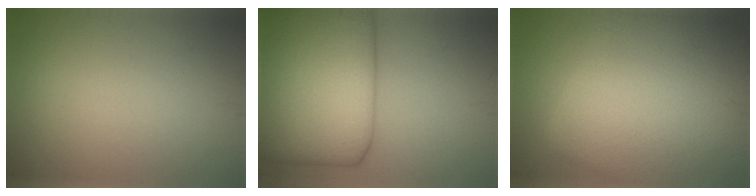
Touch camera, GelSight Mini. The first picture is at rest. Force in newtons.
{"total": 14.6, "press": 14.6, "slide": 0.3}
{"total": 16.8, "press": 16.8, "slide": 0.9}